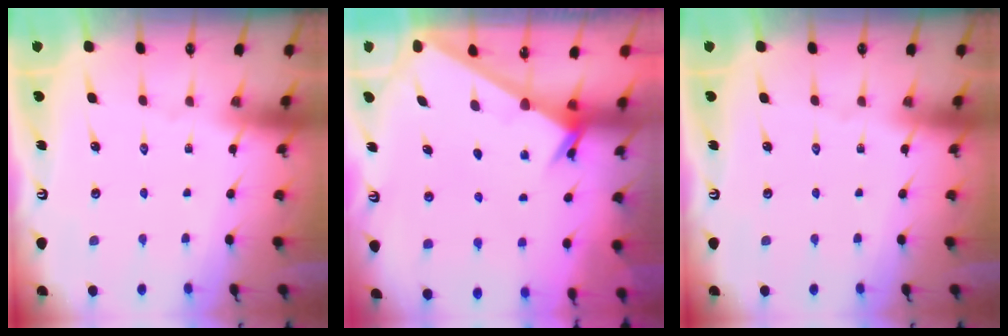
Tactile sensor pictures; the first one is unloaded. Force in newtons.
{"total": 2.3, "press": 2.3, "slide": 0.2}
{"total": 0.0}